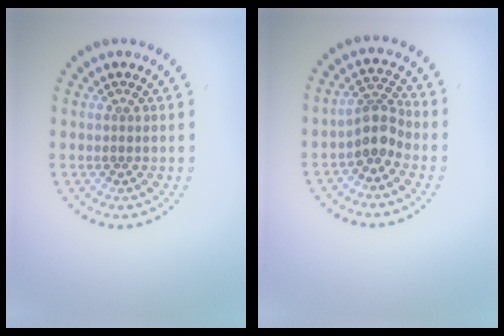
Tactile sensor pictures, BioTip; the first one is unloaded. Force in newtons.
{"total": 2.9, "press": 2.3, "slide": 1.8}